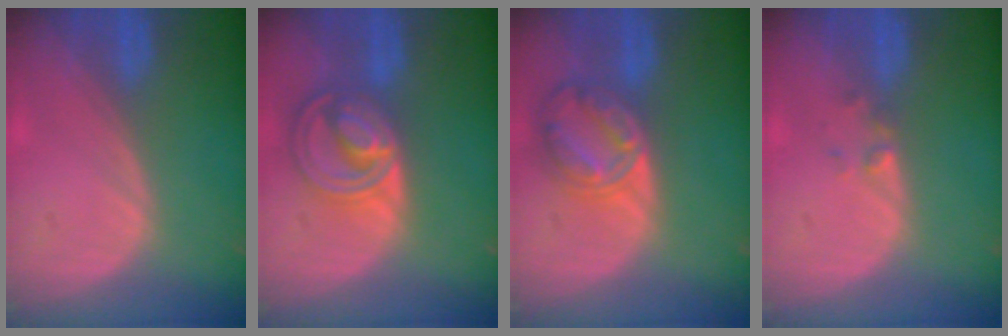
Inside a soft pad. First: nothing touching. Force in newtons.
{"total": 8.5, "press": 7.3, "slide": 4.4}
{"total": 8.2, "press": 7.0, "slide": 4.3}
{"total": 1.4, "press": 1.2, "slide": 0.7}